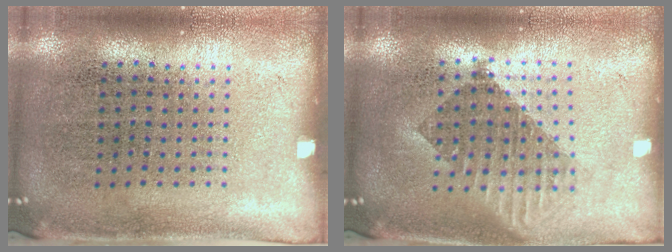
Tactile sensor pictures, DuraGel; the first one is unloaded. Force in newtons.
{"total": 1.7, "press": 1.4, "slide": 1.0}